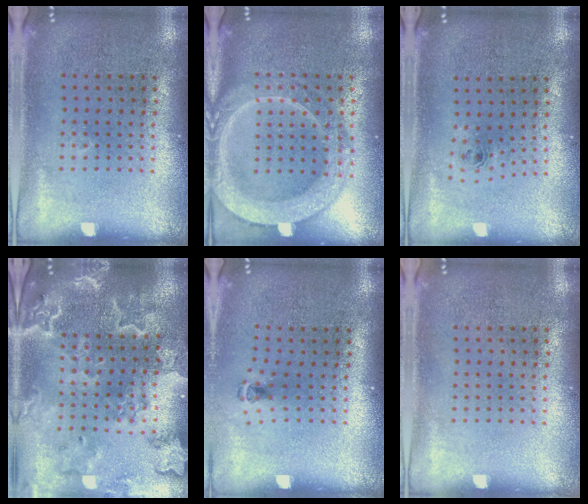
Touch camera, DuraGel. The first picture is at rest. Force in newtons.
{"total": 2.7, "press": 2.7, "slide": 0.3}
{"total": 0.8, "press": 0.4, "slide": 0.7}
{"total": 3.7, "press": 3.2, "slide": 1.8}
{"total": 0.6, "press": 0.4, "slide": 0.5}
{"total": 0.0}